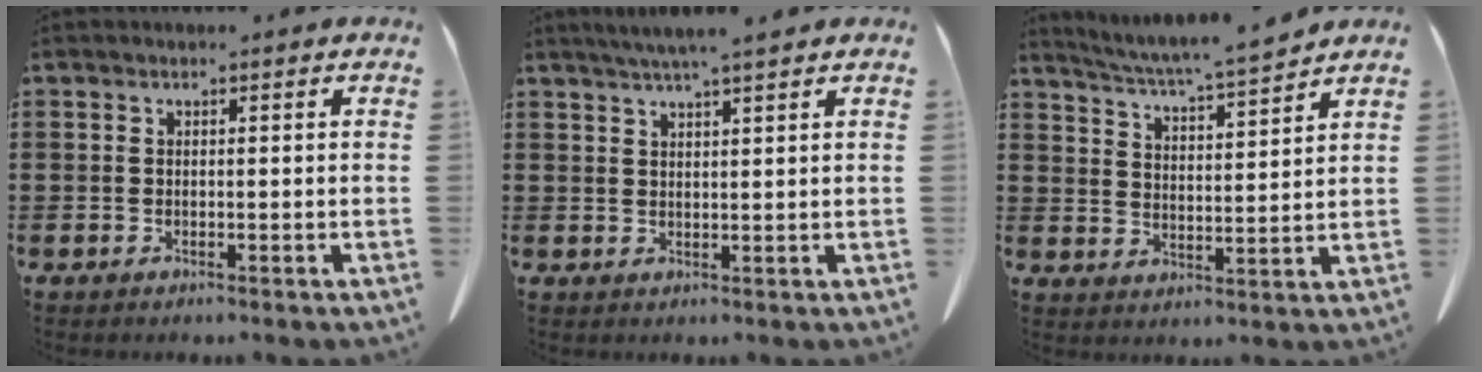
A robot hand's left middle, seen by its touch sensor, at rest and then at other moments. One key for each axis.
{"total": 3.1, "fx": 2.6, "fy": -0.2, "fz": 1.6, "tx": -0.038, "ty": -0.001, "tz": 0.048}
{"total": 5.2, "fx": 4.9, "fy": -0.7, "fz": 1.7, "tx": -0.052, "ty": -0.035, "tz": 0.080}